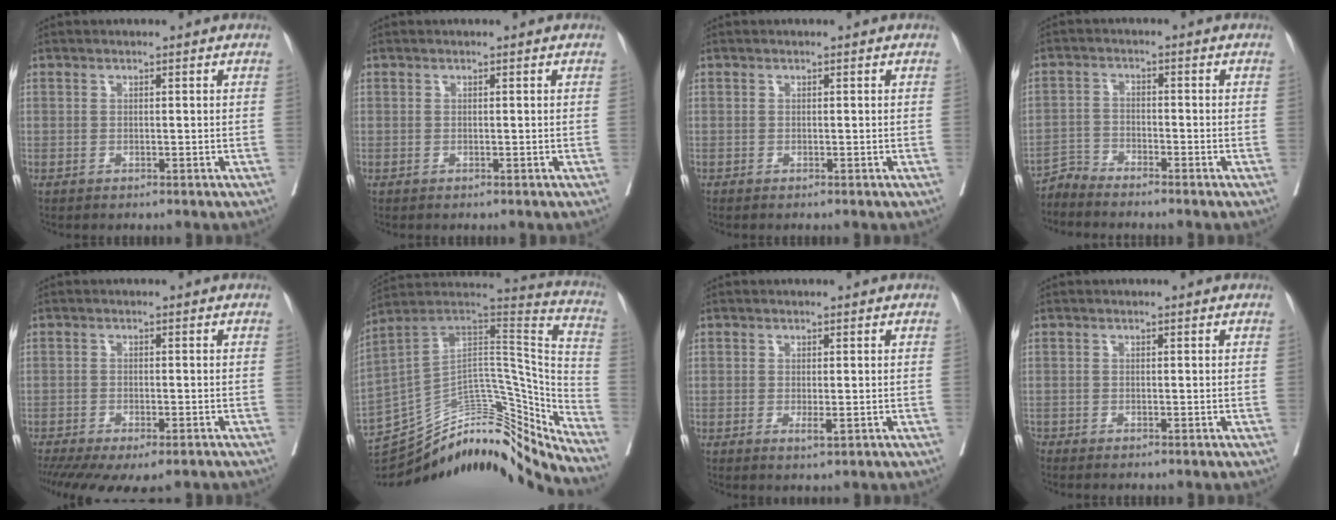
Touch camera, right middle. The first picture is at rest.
{"total": 0.0}
{"total": 0.0}
{"total": 2.9, "force": [-2.9, -0.3, -0.5], "torque": [0.018, -0.015, -0.058]}
{"total": 12.2, "force": [-9.0, 3.7, 7.3], "torque": [-0.151, -0.017, -0.130]}
{"total": 22.2, "force": [-19.6, 5.7, 8.6], "torque": [-0.117, 0.082, -0.302]}
{"total": 1.6, "force": [-0.2, 0.2, 1.6], "torque": [-0.026, -0.004, -0.003]}
{"total": 0.7, "force": [-0.7, 0.0, 0.0], "torque": [-0.002, -0.002, -0.015]}